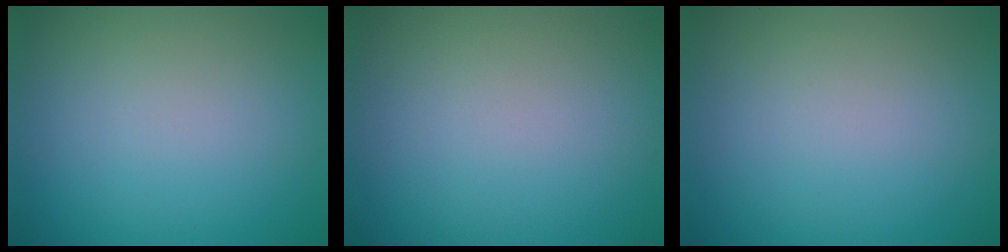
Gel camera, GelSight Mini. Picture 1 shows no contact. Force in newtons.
{"total": 0.0}
{"total": 0.0}